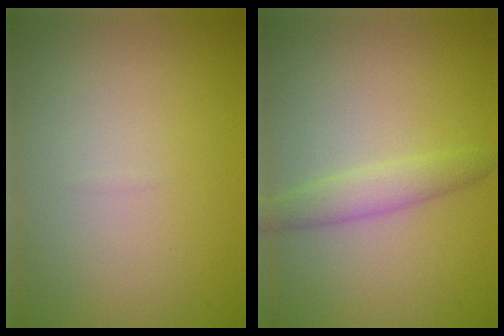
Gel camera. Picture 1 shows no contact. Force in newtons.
{"total": 2.3, "press": 2.3, "slide": 0.1}